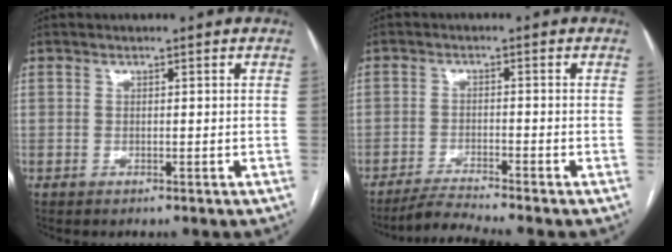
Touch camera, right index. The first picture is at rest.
{"total": 4.5, "force": [-4.0, -1.8, 1.0], "torque": [-0.028, -0.023, -0.076]}